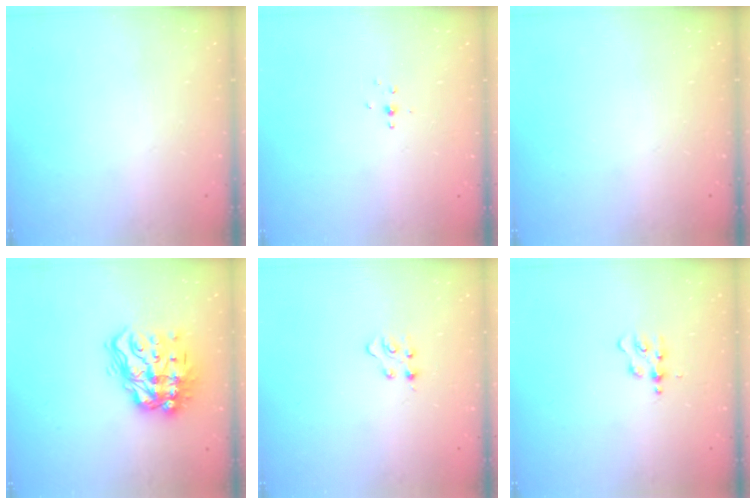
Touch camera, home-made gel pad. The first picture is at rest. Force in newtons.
{"total": 2.4, "press": 2.3, "slide": 0.8}
{"total": 0.0}
{"total": 16.6, "press": 16.4, "slide": 2.0}
{"total": 3.7, "press": 3.7, "slide": 0.4}
{"total": 3.7, "press": 3.7, "slide": 0.5}